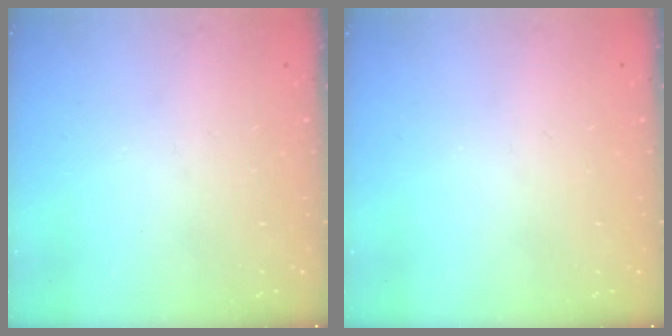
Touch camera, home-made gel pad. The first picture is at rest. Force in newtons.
{"total": 0.0}